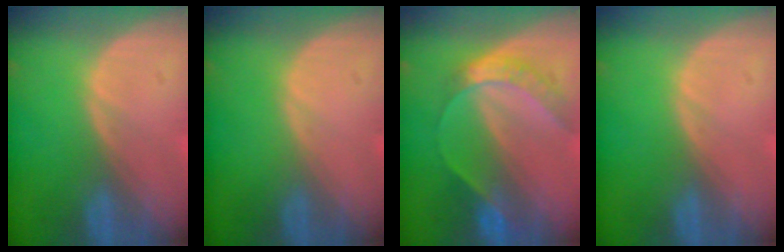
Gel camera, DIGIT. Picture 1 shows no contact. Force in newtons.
{"total": 0.0}
{"total": 6.8, "press": 5.5, "slide": 4.0}
{"total": 0.0}